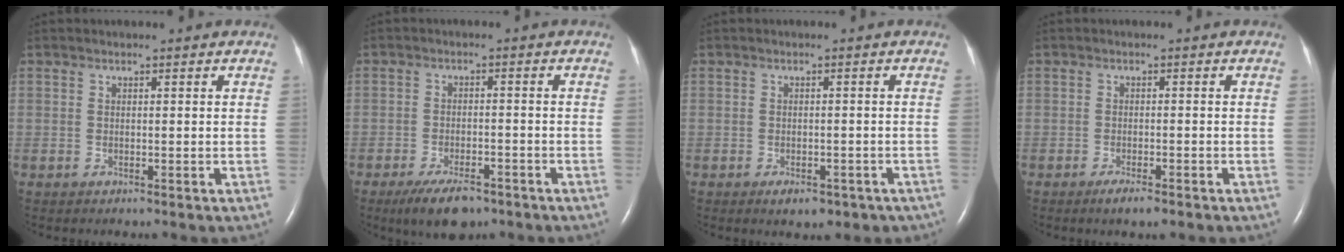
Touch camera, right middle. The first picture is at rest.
{"total": 6.8, "force": [-4.9, 2.5, 4.1], "torque": [-0.074, -0.006, -0.078]}
{"total": 3.4, "force": [-2.2, 1.8, 1.9], "torque": [-0.028, -0.001, -0.023]}
{"total": 2.9, "force": [-2.0, 0.5, 2.0], "torque": [-0.038, -0.004, -0.030]}